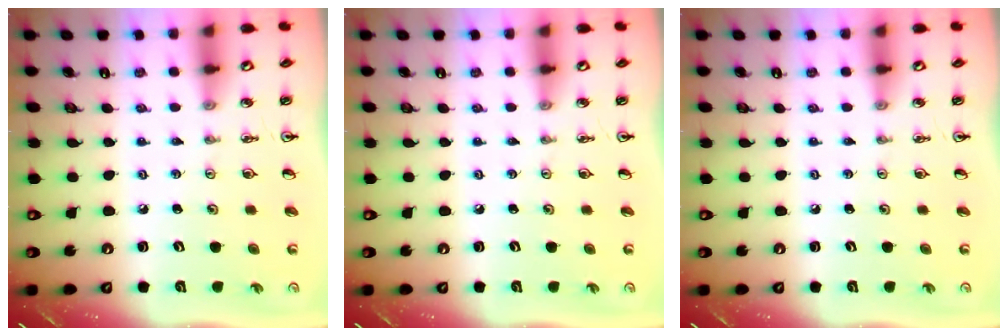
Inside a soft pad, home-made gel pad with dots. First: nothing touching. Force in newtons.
{"total": 0.0}
{"total": 0.0}